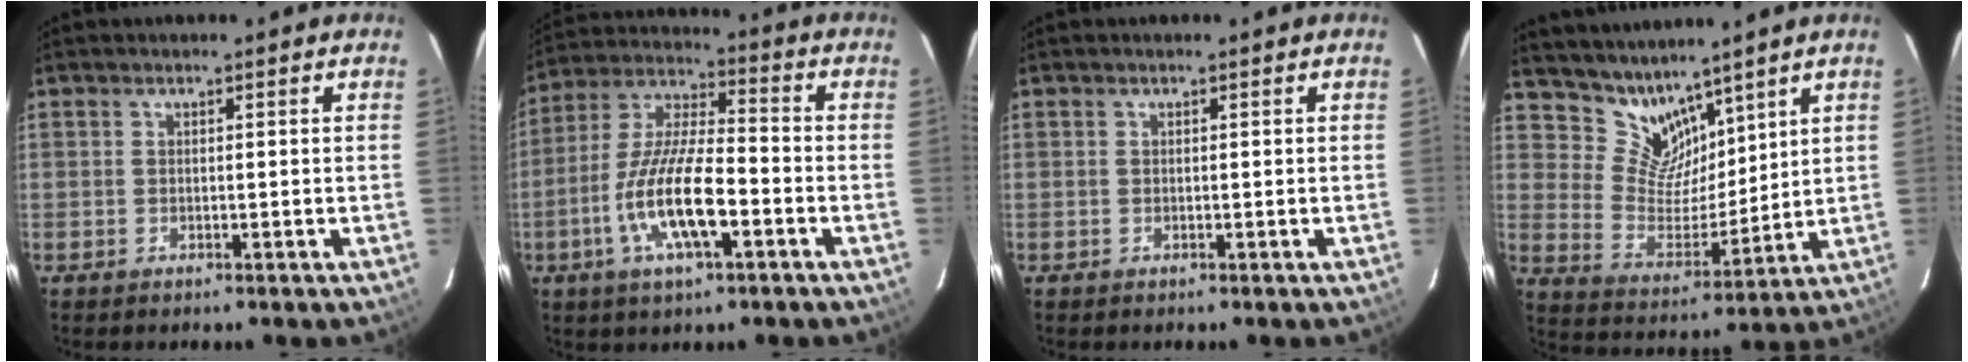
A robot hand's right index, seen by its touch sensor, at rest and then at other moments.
{"total": 14.3, "force": [-5.3, 3.8, 12.8], "torque": [-0.263, -0.006, -0.102]}
{"total": 0.0}
{"total": 9.4, "force": [8.0, 4.5, 2.0], "torque": [-0.033, -0.005, 0.161]}